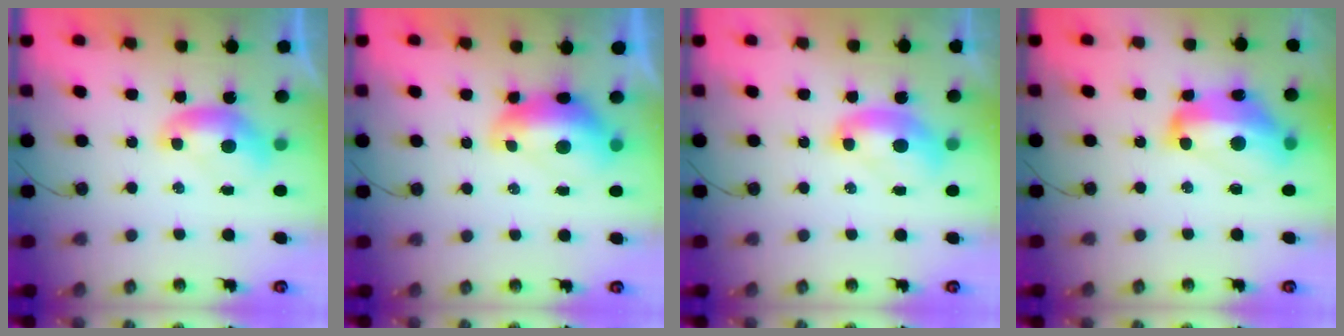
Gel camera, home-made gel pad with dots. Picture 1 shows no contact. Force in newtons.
{"total": 2.6, "press": 2.5, "slide": 0.7}
{"total": 2.2, "press": 2.2, "slide": 0.1}
{"total": 10.0, "press": 9.9, "slide": 1.2}